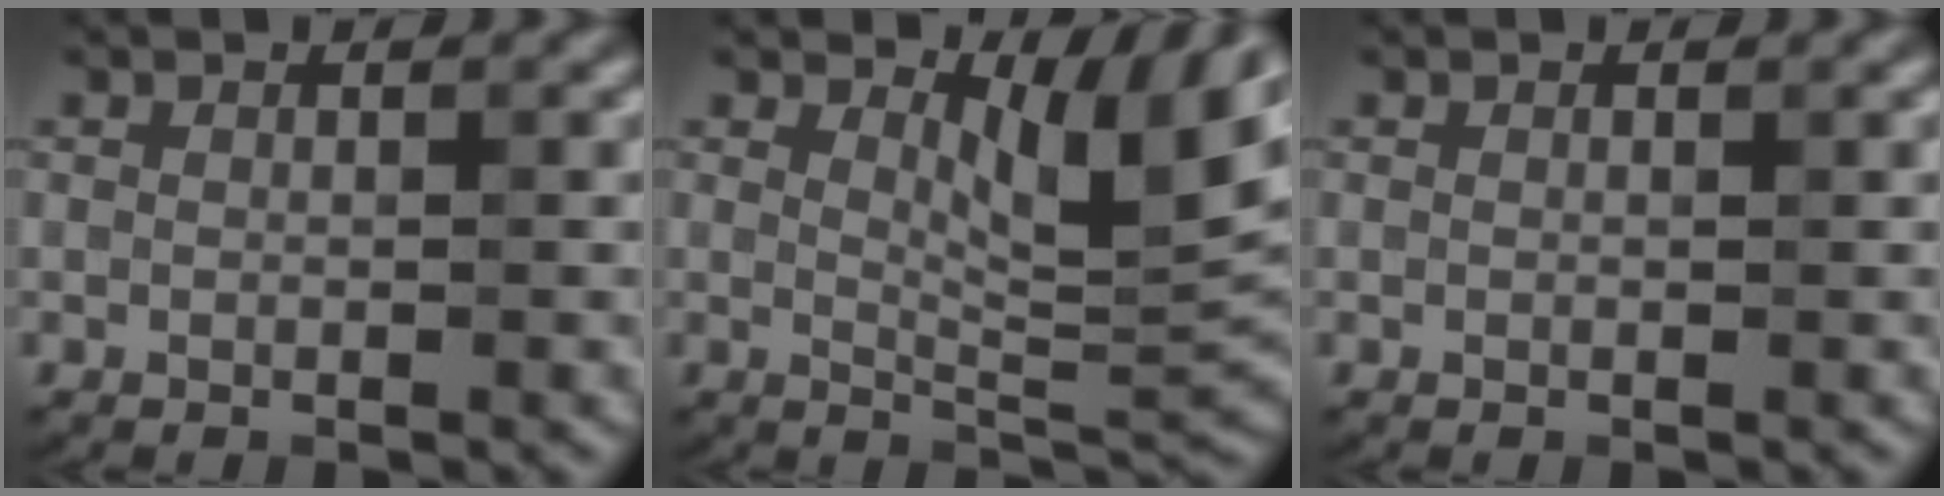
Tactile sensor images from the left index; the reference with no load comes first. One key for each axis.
{"total": 6.0, "fx": 3.3, "fy": 1.7, "fz": 4.8, "tx": -0.072, "ty": -0.010, "tz": 0.050}
{"total": 0.0}